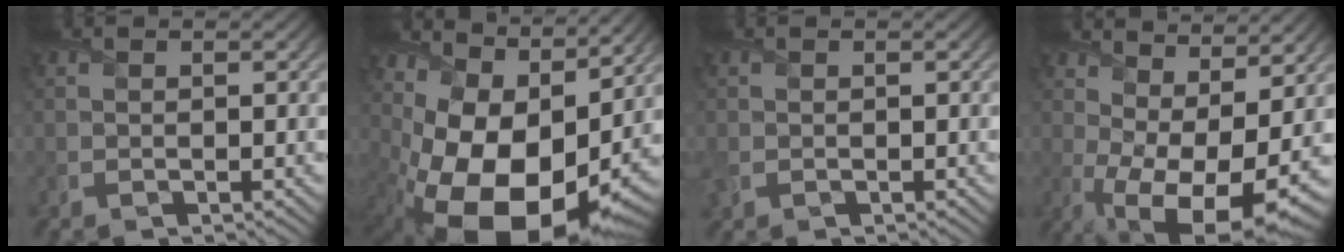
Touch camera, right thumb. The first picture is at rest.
{"total": 17.9, "force": [1.6, 11.8, 13.4], "torque": [-0.231, -0.034, 0.063]}
{"total": 1.7, "force": [-0.4, 1.4, 0.8], "torque": [-0.028, -0.005, -0.011]}
{"total": 13.7, "force": [1.2, 6.8, 11.8], "torque": [-0.193, -0.017, 0.061]}